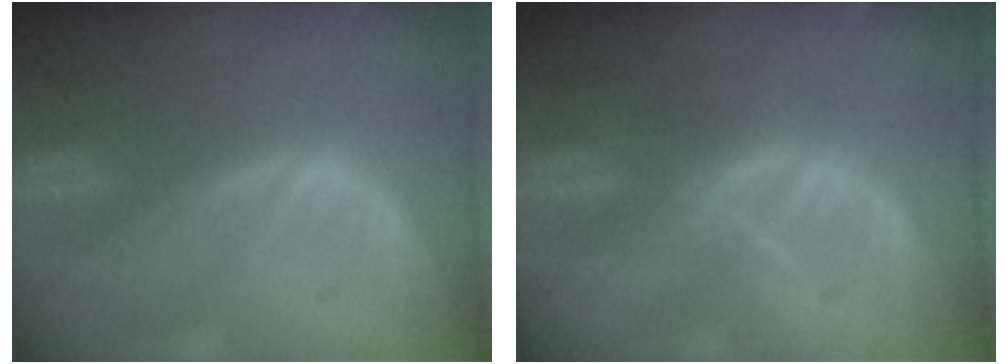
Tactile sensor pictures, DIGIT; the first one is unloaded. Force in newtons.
{"total": 3.1, "press": 2.9, "slide": 0.9}